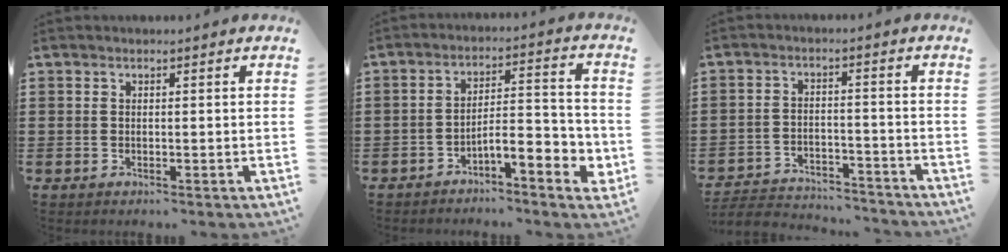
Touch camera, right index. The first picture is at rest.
{"total": 5.9, "force": [-3.6, 1.6, 4.3], "torque": [-0.066, -0.006, -0.070]}
{"total": 4.2, "force": [-4.1, 0.7, 0.6], "torque": [-0.021, 0.003, -0.087]}